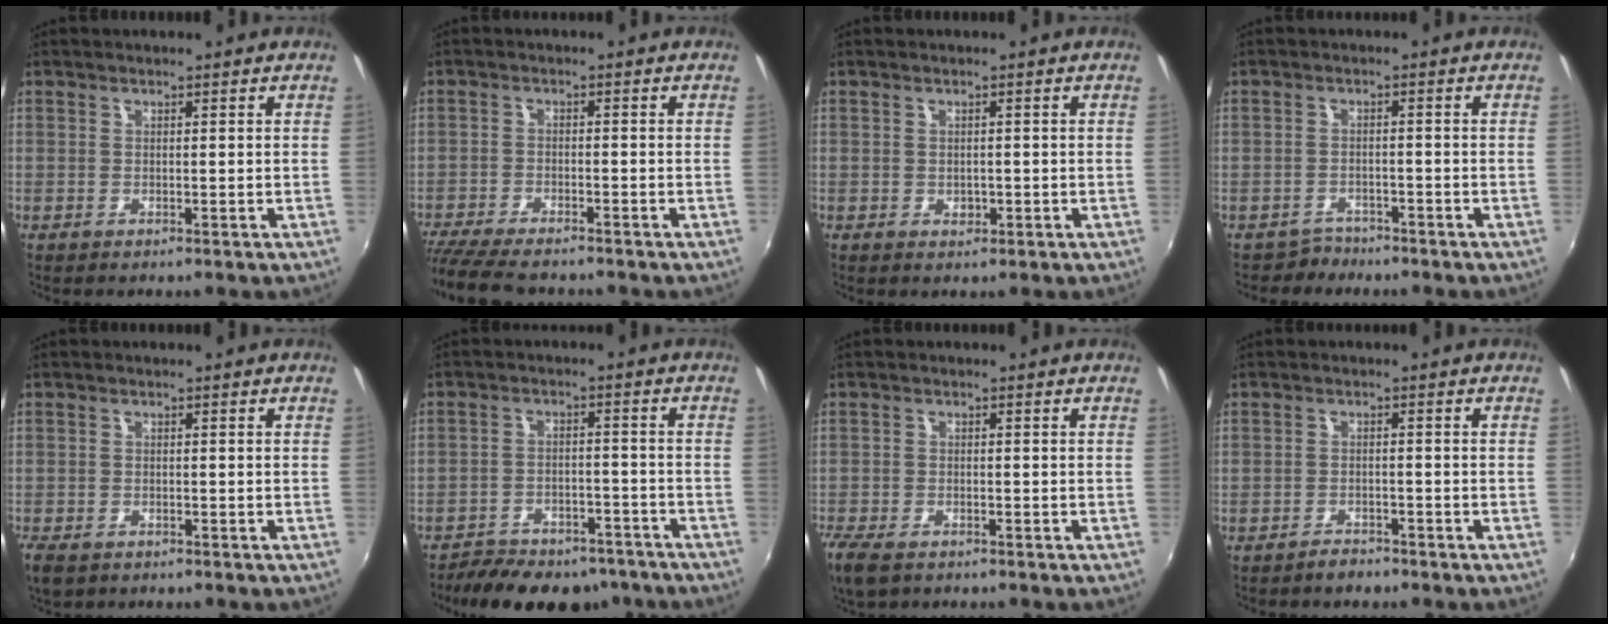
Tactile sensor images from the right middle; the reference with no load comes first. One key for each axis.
{"total": 11.5, "fx": -9.9, "fy": 2.3, "fz": 5.3, "tx": -0.130, "ty": -0.039, "tz": -0.172}
{"total": 1.2, "fx": -0.2, "fy": 1.0, "fz": 0.5, "tx": -0.005, "ty": -0.001, "tz": -0.004}
{"total": 2.9, "fx": -2.4, "fy": 1.4, "fz": -0.4, "tx": 0.001, "ty": 0.004, "tz": -0.042}
{"total": 4.3, "fx": -3.0, "fy": 2.2, "fz": 2.2, "tx": -0.057, "ty": -0.017, "tz": -0.056}
{"total": 17.1, "fx": -14.1, "fy": 7.0, "fz": 6.8, "tx": -0.148, "ty": 0.002, "tz": -0.183}
{"total": 6.3, "fx": -4.6, "fy": 2.6, "fz": 3.3, "tx": -0.091, "ty": -0.024, "tz": -0.092}
{"total": 2.3, "fx": -2.2, "fy": 0.8, "fz": 0.4, "tx": -0.016, "ty": 0.000, "tz": -0.036}